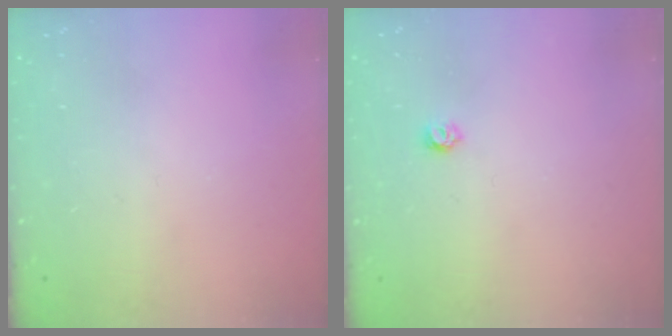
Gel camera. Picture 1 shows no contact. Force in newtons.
{"total": 3.2, "press": 3.2, "slide": 0.3}